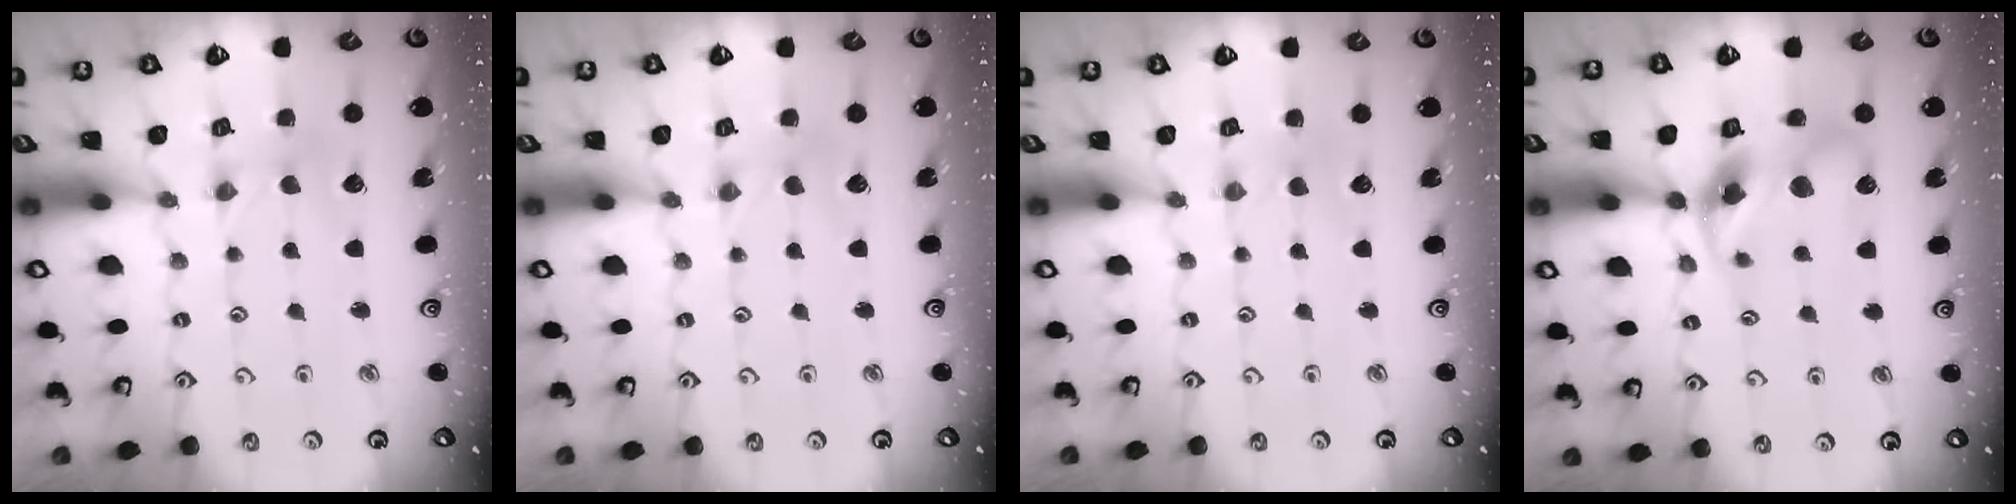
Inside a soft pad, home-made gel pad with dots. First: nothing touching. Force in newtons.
{"total": 1.3, "press": 1.3, "slide": 0.2}
{"total": 1.0, "press": 1.0, "slide": 0.2}
{"total": 11.7, "press": 11.6, "slide": 1.5}